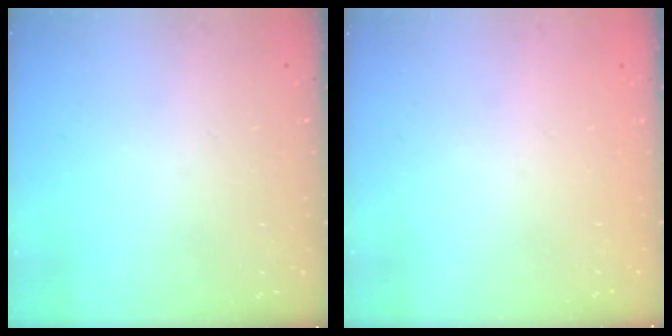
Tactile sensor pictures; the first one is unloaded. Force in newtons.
{"total": 0.0}